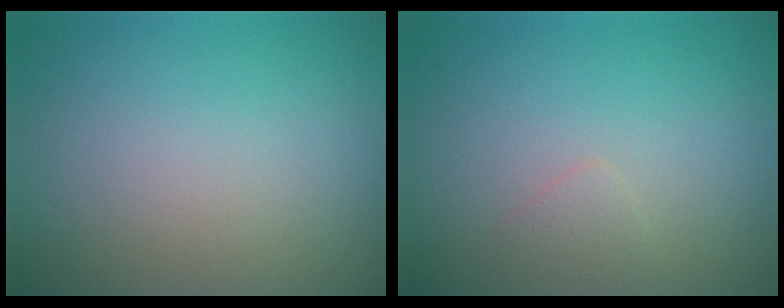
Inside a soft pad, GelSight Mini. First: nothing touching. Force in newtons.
{"total": 0.8, "press": 0.8, "slide": 0.0}